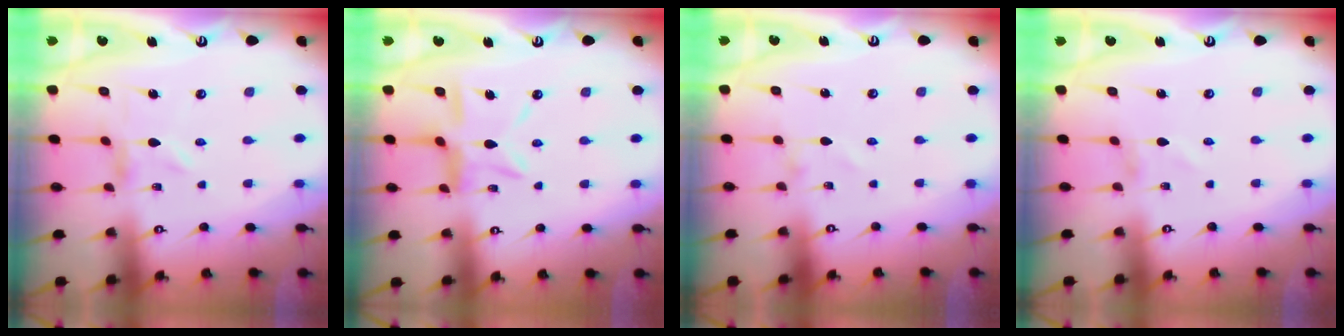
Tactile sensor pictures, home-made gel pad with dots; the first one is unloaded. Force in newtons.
{"total": 9.2, "press": 9.1, "slide": 0.7}
{"total": 1.4, "press": 1.4, "slide": 0.0}
{"total": 1.3, "press": 1.2, "slide": 0.1}